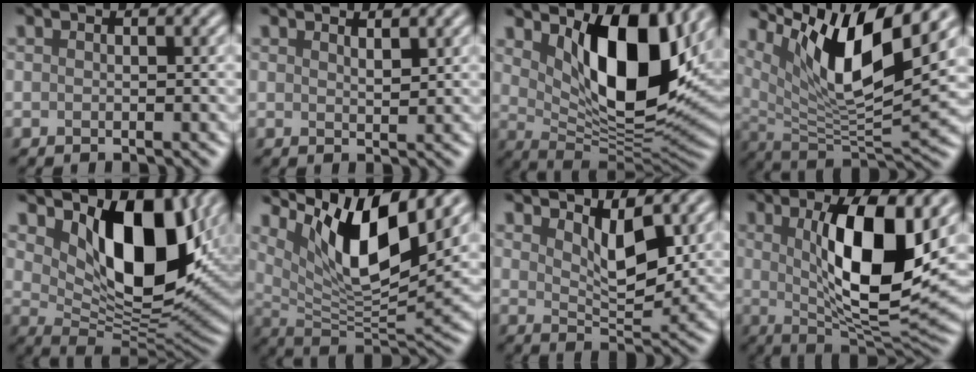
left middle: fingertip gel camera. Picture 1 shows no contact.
{"total": 1.1, "force": [1.0, 0.2, 0.5], "torque": [-0.008, -0.003, 0.017]}
{"total": 10.6, "force": [3.3, 4.8, 8.9], "torque": [-0.140, -0.023, 0.059]}
{"total": 10.8, "force": [5.7, 2.7, 8.8], "torque": [-0.152, -0.010, 0.111]}
{"total": 10.1, "force": [3.5, 5.3, 7.8], "torque": [-0.117, -0.028, 0.062]}
{"total": 10.2, "force": [5.1, 3.1, 8.3], "torque": [-0.140, -0.017, 0.102]}
{"total": 4.0, "force": [2.1, 1.6, 3.0], "torque": [-0.057, -0.015, 0.034]}
{"total": 11.1, "force": [2.1, 3.3, 10.4], "torque": [-0.161, -0.011, 0.041]}